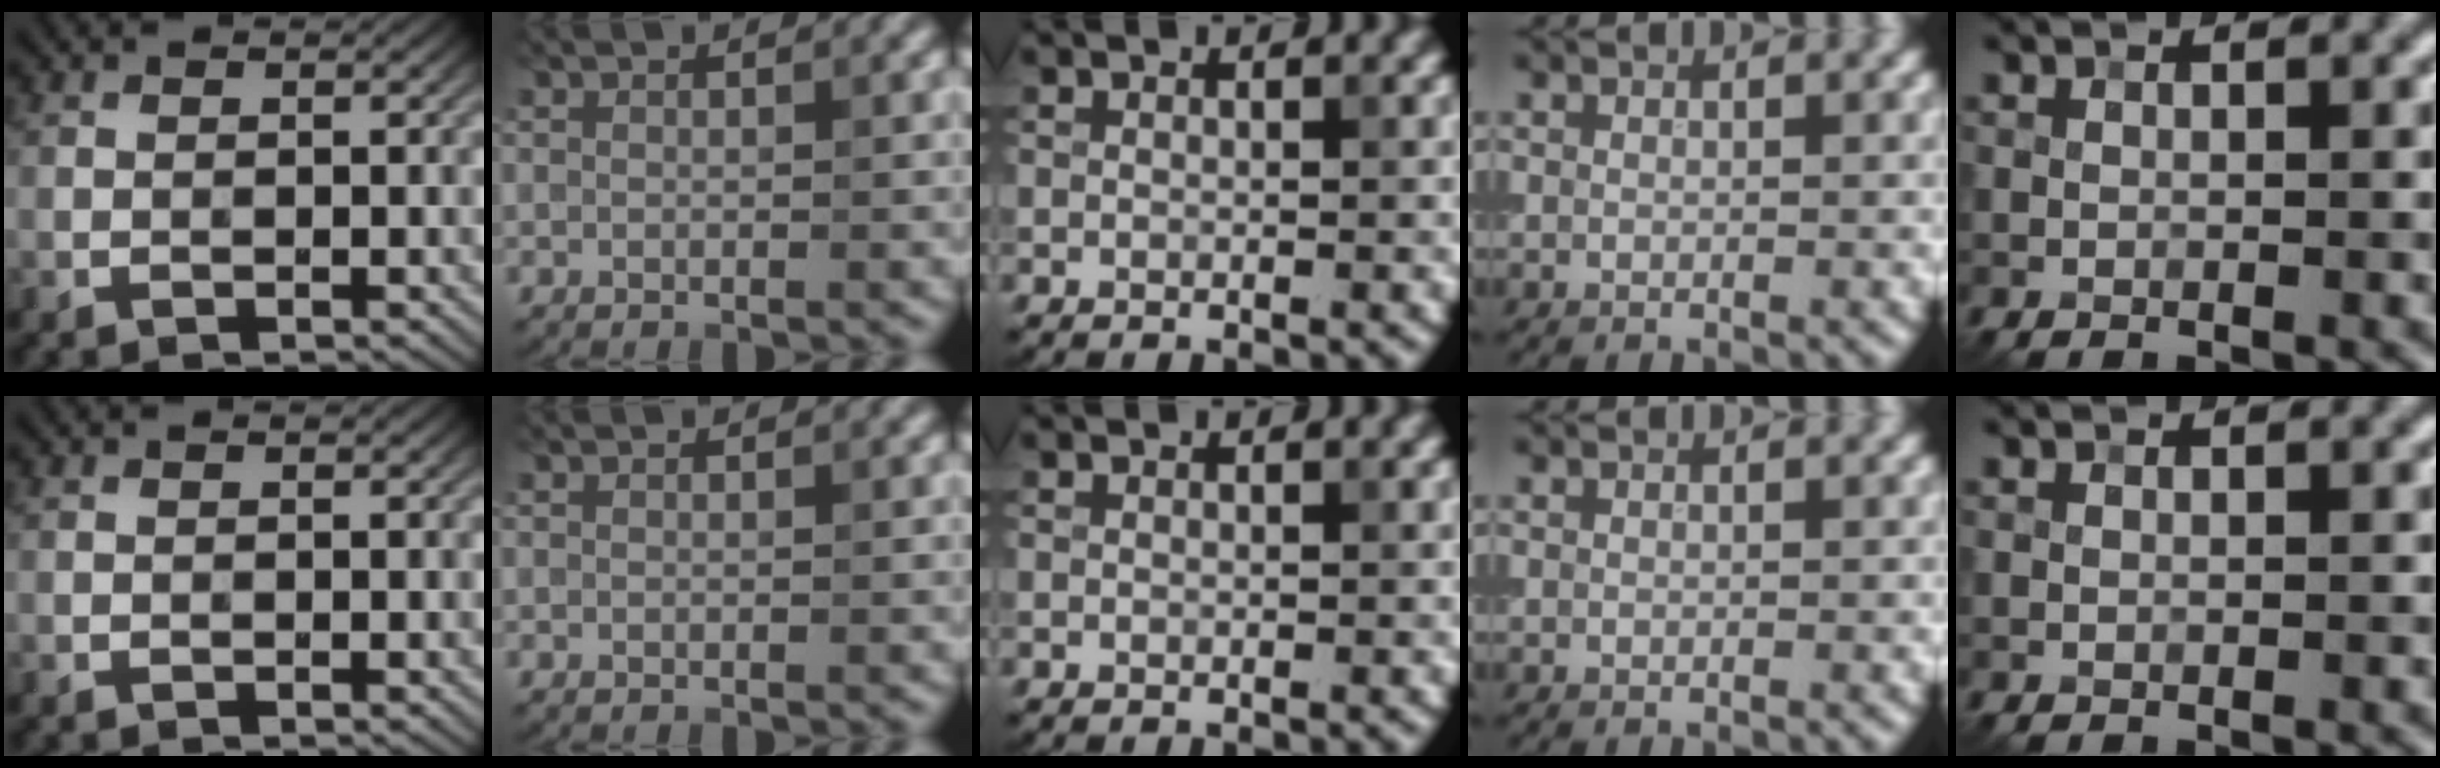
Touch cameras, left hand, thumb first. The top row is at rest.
{}